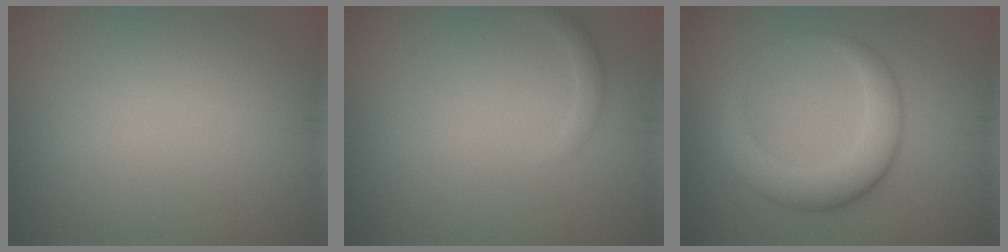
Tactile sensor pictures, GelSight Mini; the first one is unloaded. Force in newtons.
{"total": 1.0, "press": 1.0, "slide": 0.0}
{"total": 5.4, "press": 5.4, "slide": 0.1}